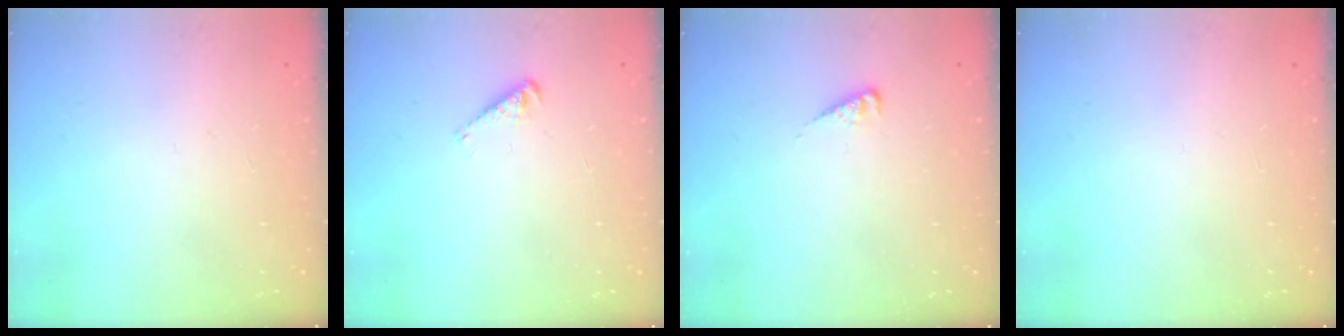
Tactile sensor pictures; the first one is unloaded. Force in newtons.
{"total": 2.5, "press": 2.5, "slide": 0.1}
{"total": 2.6, "press": 2.6, "slide": 0.5}
{"total": 0.0}